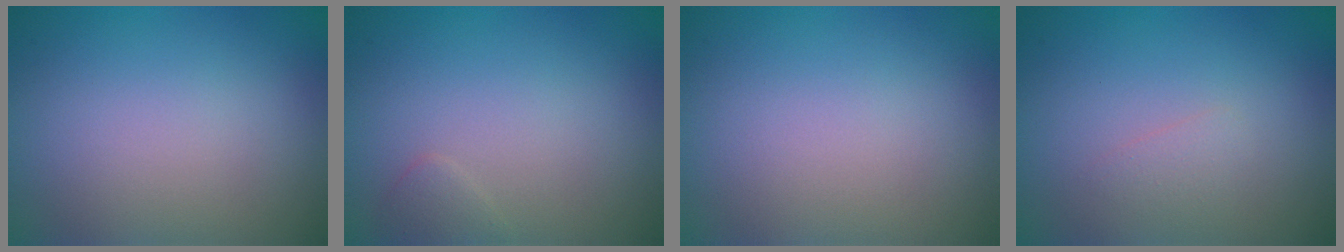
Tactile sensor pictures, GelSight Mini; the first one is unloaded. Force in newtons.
{"total": 0.9, "press": 0.9, "slide": 0.0}
{"total": 0.0}
{"total": 0.9, "press": 0.9, "slide": 0.1}